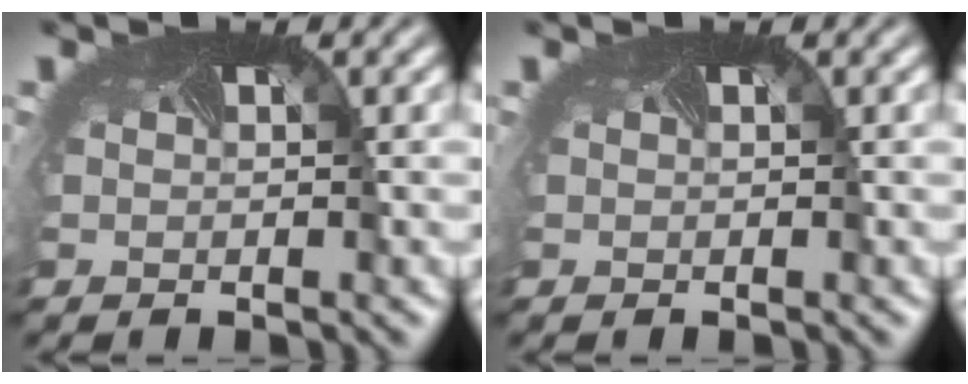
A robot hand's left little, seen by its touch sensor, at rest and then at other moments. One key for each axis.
{"total": 0.0}